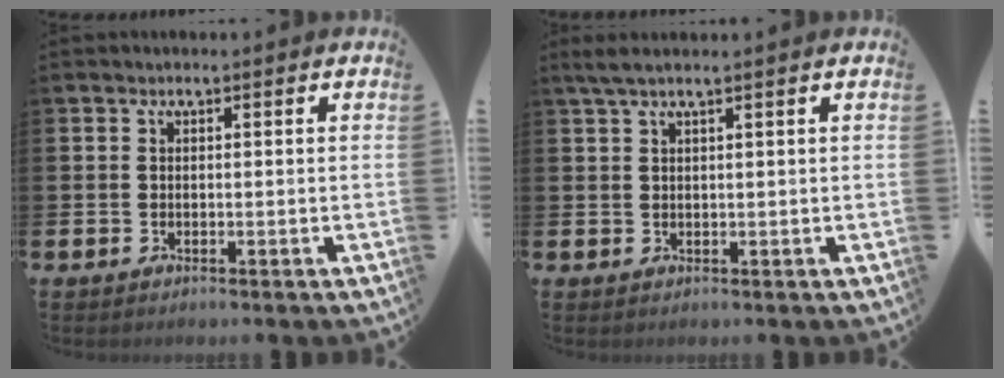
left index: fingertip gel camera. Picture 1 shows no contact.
{"total": 1.9, "force": [1.3, -0.1, 1.4], "torque": [-0.036, 0.004, 0.024]}